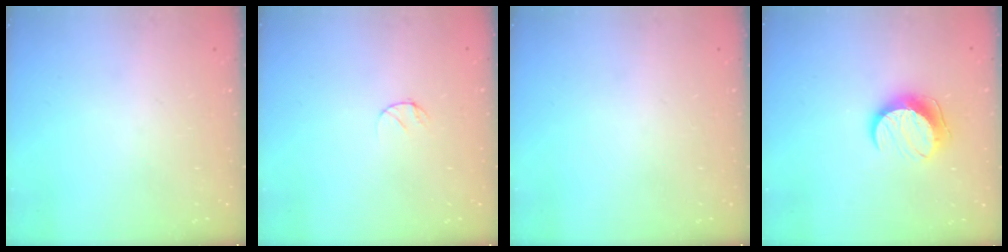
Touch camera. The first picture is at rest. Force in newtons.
{"total": 3.9, "press": 3.9, "slide": 0.4}
{"total": 0.0}
{"total": 10.3, "press": 10.3, "slide": 0.1}